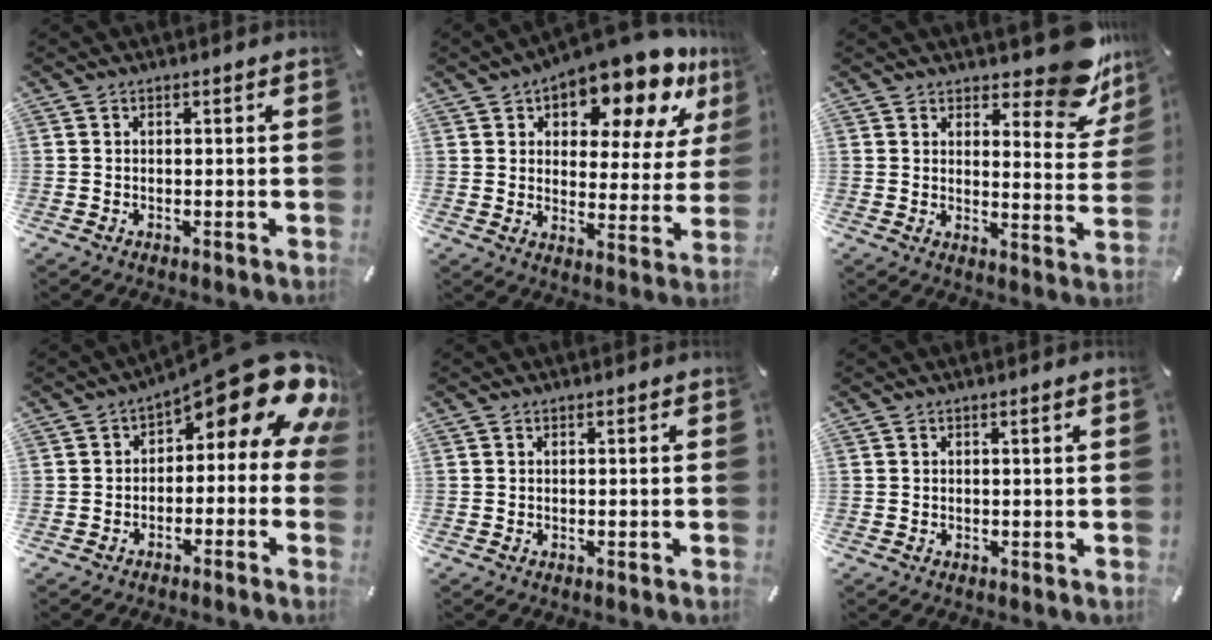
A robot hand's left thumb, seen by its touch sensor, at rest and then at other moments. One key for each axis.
{"total": 16.2, "fx": 12.0, "fy": 6.5, "fz": 8.7, "tx": -0.114, "ty": -0.097, "tz": 0.194}
{"total": 13.5, "fx": 10.3, "fy": 5.3, "fz": 6.9, "tx": -0.071, "ty": -0.086, "tz": 0.177}
{"total": 15.3, "fx": 8.3, "fy": 6.1, "fz": 11.3, "tx": -0.150, "ty": -0.064, "tz": 0.136}
{"total": 0.0}
{"total": 0.8, "fx": 0.3, "fy": -0.1, "fz": 0.8, "tx": -0.012, "ty": -0.002, "tz": 0.005}